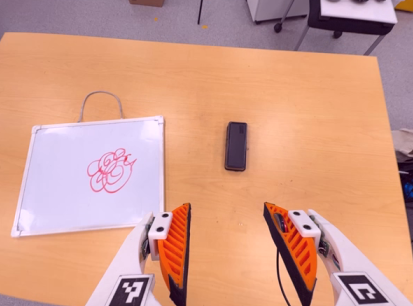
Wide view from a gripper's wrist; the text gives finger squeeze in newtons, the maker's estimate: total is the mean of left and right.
{"total": 0.0}